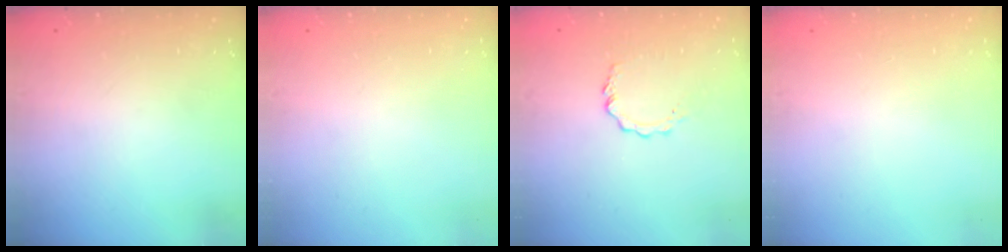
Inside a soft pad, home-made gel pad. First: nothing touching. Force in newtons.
{"total": 0.0}
{"total": 4.0, "press": 4.0, "slide": 0.4}
{"total": 0.0}